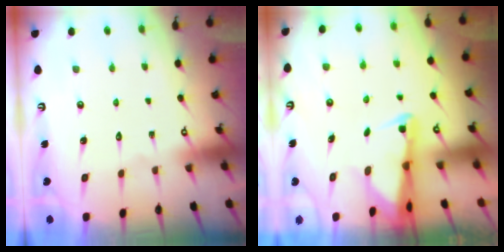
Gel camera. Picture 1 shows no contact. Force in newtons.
{"total": 2.5, "press": 2.5, "slide": 0.5}